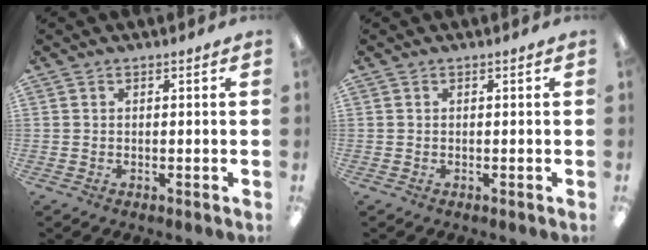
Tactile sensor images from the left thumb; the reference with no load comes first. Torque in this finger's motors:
{"motor_torque": [-0.02, 0.02, 0.00, 0.00, 0.00]}